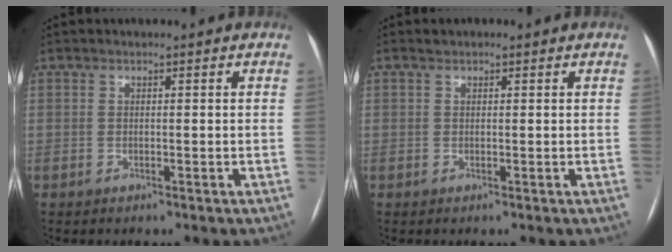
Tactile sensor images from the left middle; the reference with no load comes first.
{"total": 0.7, "force": [0.6, 0.2, 0.4], "torque": [-0.013, 0.009, 0.013]}